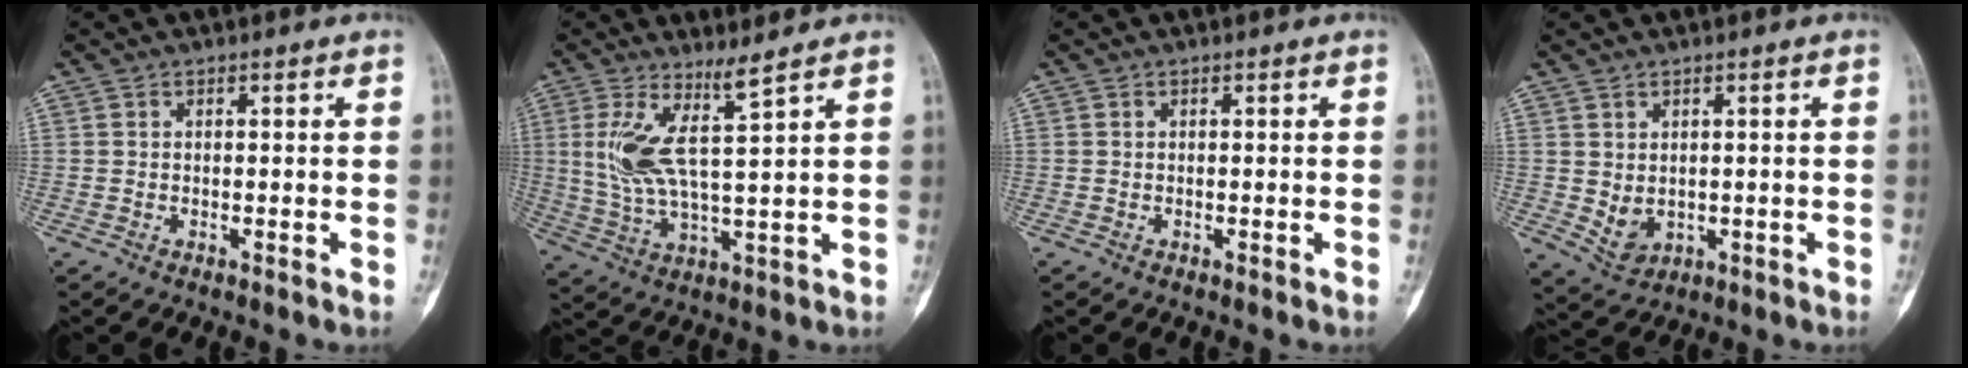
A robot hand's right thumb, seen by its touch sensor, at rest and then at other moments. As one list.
[{"total": 8.6, "force": [4.1, 0.6, 7.6], "torque": [-0.170, -0.038, 0.088]}, {"total": 0.0}, {"total": 4.0, "force": [0.1, 3.1, 2.6], "torque": [-0.036, -0.010, 0.019]}]